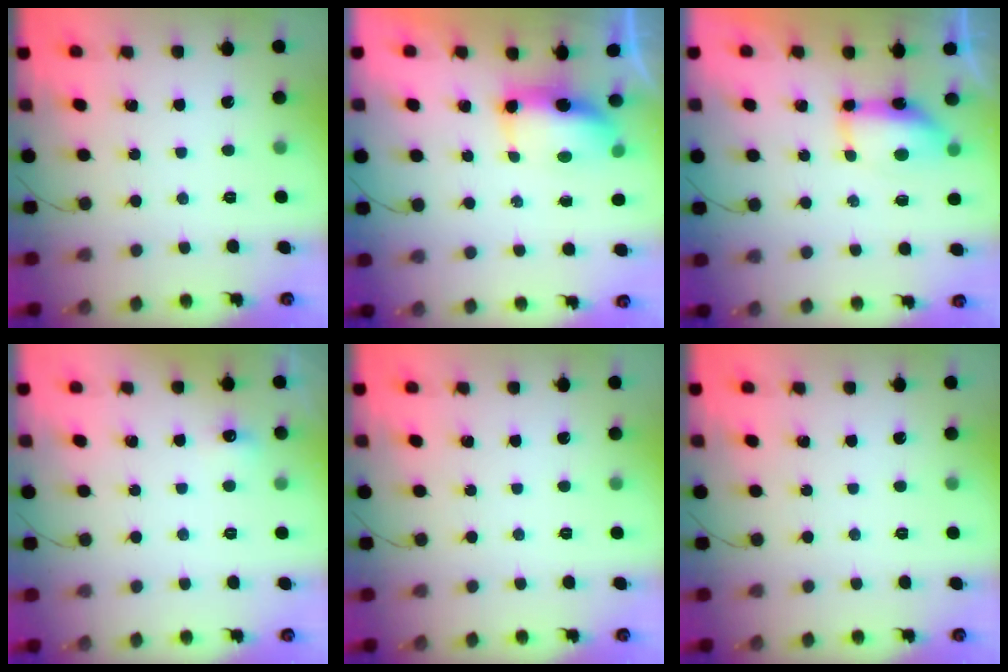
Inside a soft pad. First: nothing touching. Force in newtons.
{"total": 6.7, "press": 6.6, "slide": 1.1}
{"total": 13.8, "press": 9.3, "slide": 10.2}
{"total": 12.3, "press": 4.6, "slide": 11.4}
{"total": 0.0}
{"total": 0.0}